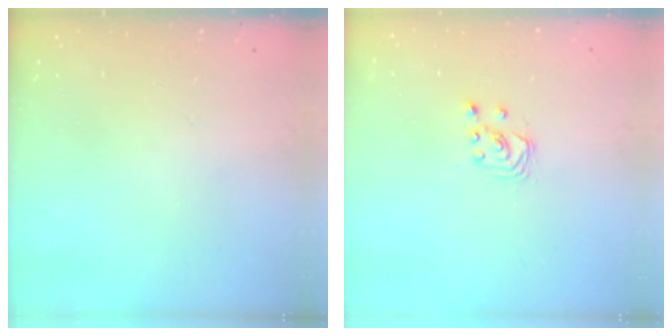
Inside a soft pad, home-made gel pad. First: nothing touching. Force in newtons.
{"total": 2.1, "press": 2.1, "slide": 0.3}